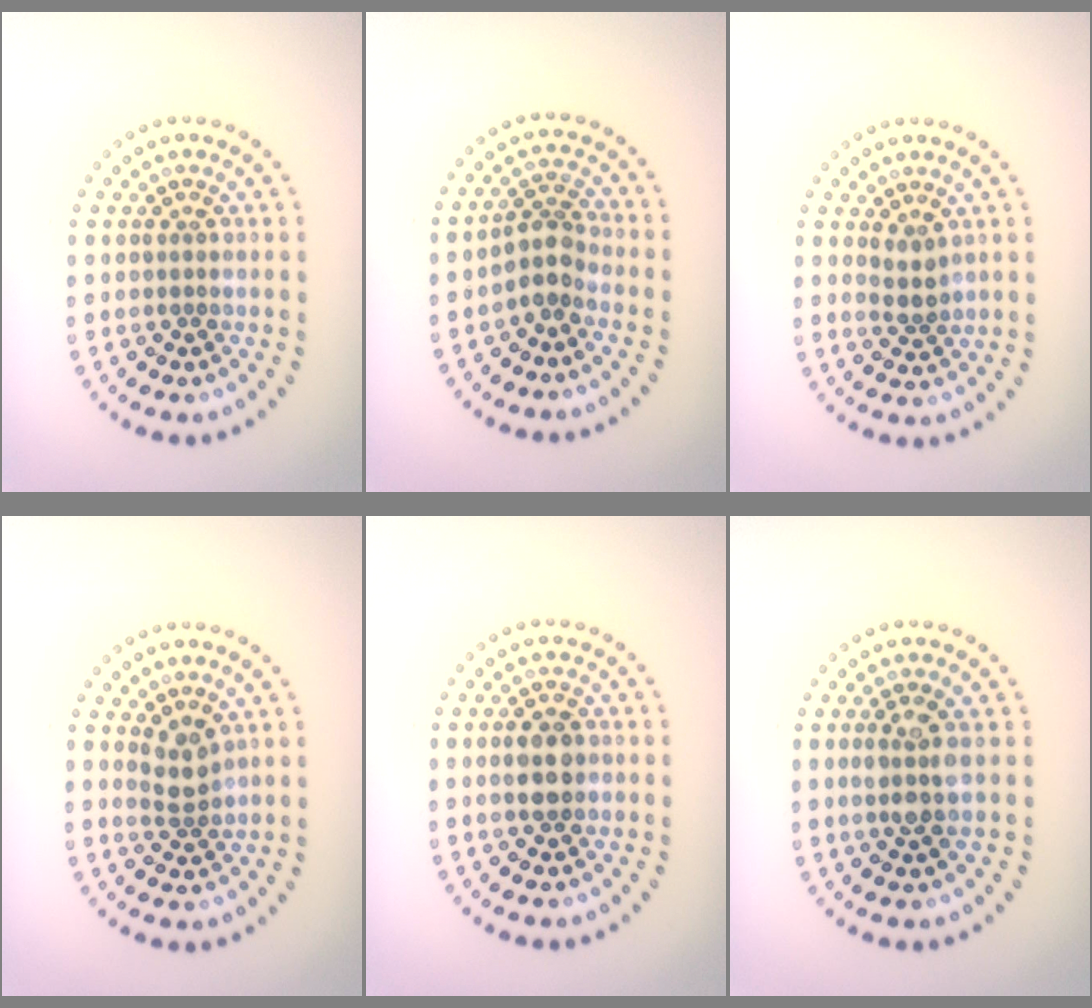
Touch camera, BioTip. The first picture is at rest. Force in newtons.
{"total": 2.5, "press": 2.0, "slide": 1.4}
{"total": 1.5, "press": 1.2, "slide": 0.8}
{"total": 2.0, "press": 1.7, "slide": 1.1}
{"total": 3.3, "press": 3.3, "slide": 0.0}
{"total": 2.3, "press": 2.1, "slide": 1.0}